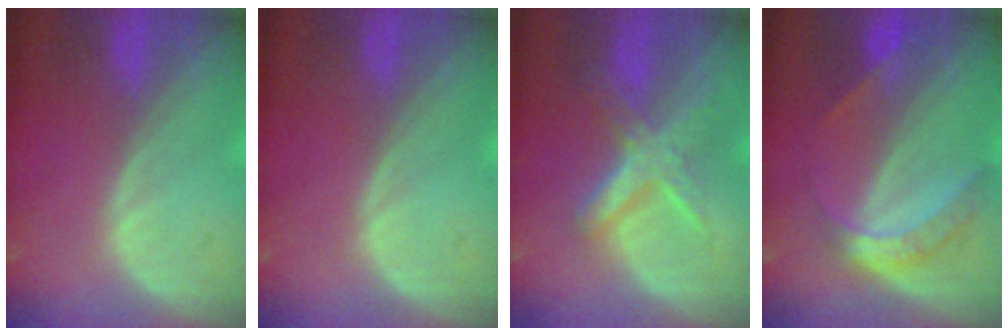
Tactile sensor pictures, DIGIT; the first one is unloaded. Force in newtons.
{"total": 0.0}
{"total": 7.0, "press": 6.1, "slide": 3.4}
{"total": 6.1, "press": 5.2, "slide": 3.1}